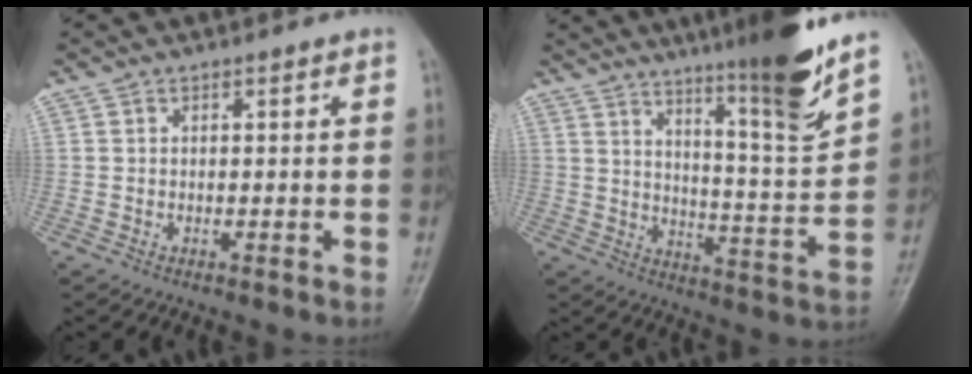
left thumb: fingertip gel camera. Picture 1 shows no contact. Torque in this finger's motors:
{"motor_torque": [2.64, 0.84, 1.62, -1.16, 0.32]}